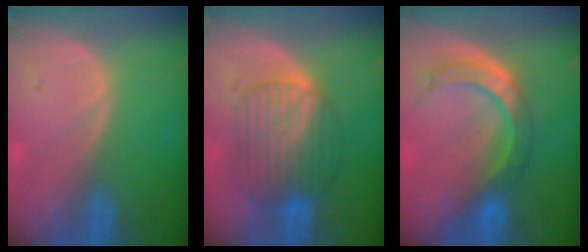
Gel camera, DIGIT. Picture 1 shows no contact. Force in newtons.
{"total": 8.4, "press": 8.4, "slide": 0.5}
{"total": 7.5, "press": 7.0, "slide": 2.7}